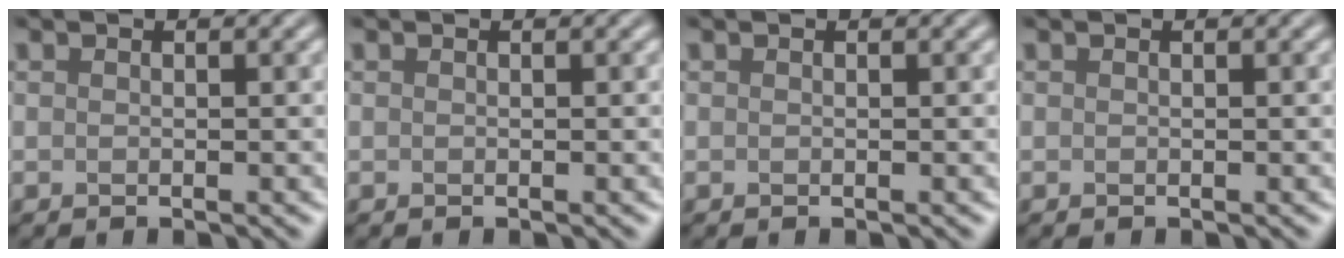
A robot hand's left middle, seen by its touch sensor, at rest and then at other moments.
{"total": 0.0}
{"total": 0.0}
{"total": 0.0}